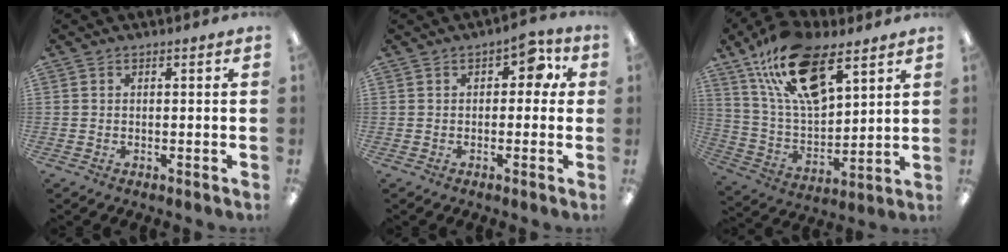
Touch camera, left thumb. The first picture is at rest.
{"total": 5.6, "force": [1.5, 3.4, 4.2], "torque": [-0.054, 0.001, 0.019]}
{"total": 21.0, "force": [12.3, 9.8, 14.0], "torque": [-0.262, -0.049, 0.219]}